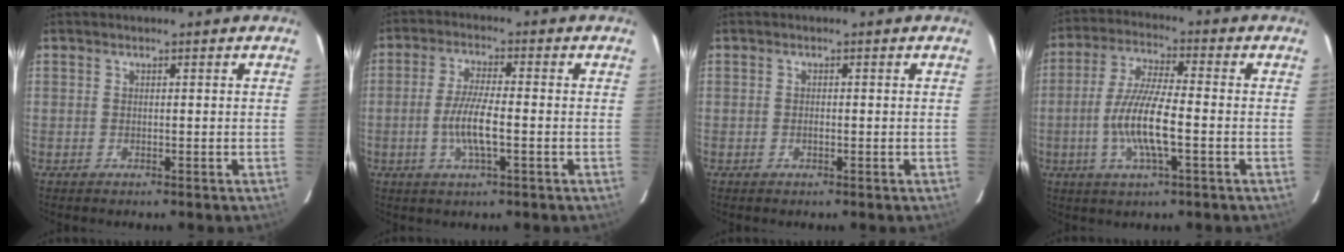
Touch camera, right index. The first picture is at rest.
{"total": 7.0, "force": [-1.7, 1.3, 6.7], "torque": [-0.132, -0.005, -0.035]}
{"total": 0.6, "force": [-0.2, 0.4, 0.4], "torque": [-0.005, 0.000, -0.003]}
{"total": 11.8, "force": [-2.8, 2.3, 11.2], "torque": [-0.226, -0.005, -0.055]}